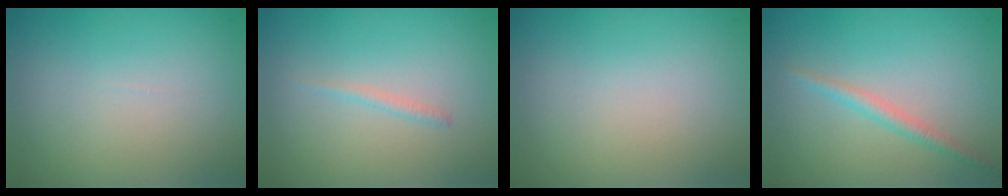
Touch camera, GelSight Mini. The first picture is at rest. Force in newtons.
{"total": 0.7, "press": 0.7, "slide": 0.0}
{"total": 0.0}
{"total": 1.5, "press": 1.5, "slide": 0.1}